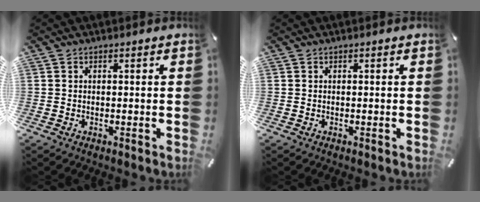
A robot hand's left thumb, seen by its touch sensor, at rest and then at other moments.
{"total": 0.0}